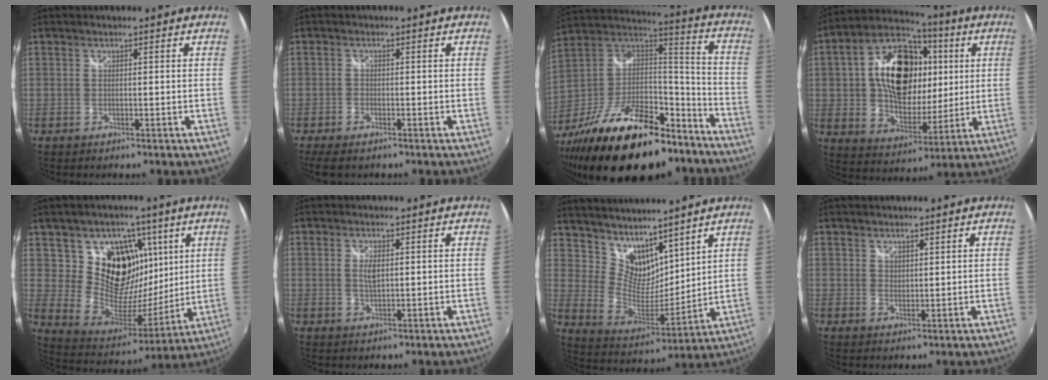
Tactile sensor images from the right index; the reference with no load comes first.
{"total": 4.8, "force": [-3.5, 1.7, 2.7], "torque": [-0.066, -0.018, -0.062]}
{"total": 32.4, "force": [-21.2, 13.9, 20.2], "torque": [-0.371, -0.004, -0.323]}
{"total": 23.3, "force": [4.5, 14.9, 17.4], "torque": [-0.342, 0.044, 0.078]}
{"total": 17.0, "force": [7.5, 13.1, 7.8], "torque": [-0.153, -0.012, 0.140]}
{"total": 2.6, "force": [0.5, 1.2, 2.2], "torque": [-0.040, -0.002, 0.009]}
{"total": 12.4, "force": [9.9, 5.7, 4.9], "torque": [-0.098, -0.005, 0.195]}
{"total": 2.0, "force": [1.7, 0.9, 0.4], "torque": [0.000, 0.002, 0.030]}